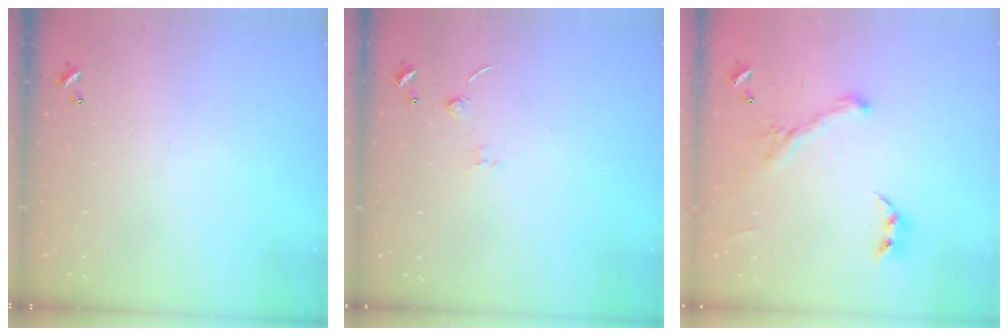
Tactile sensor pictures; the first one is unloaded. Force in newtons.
{"total": 1.5, "press": 1.4, "slide": 0.5}
{"total": 1.5, "press": 1.1, "slide": 1.0}